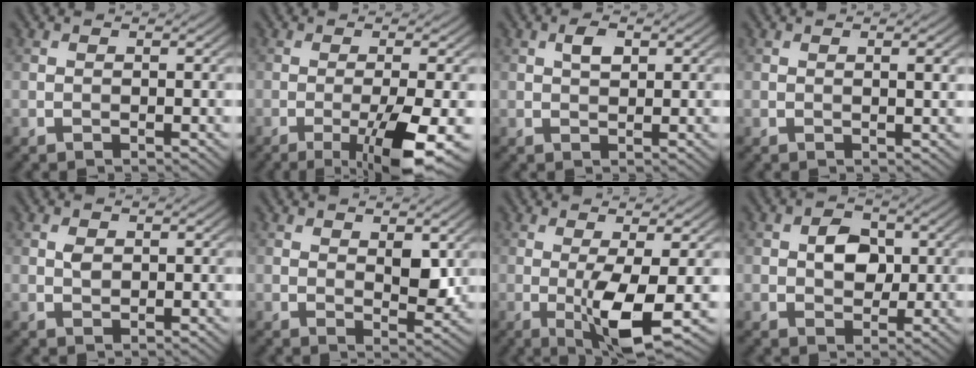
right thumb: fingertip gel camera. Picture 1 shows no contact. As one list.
[{"total": 7.8, "force": [-3.0, 1.1, 7.2], "torque": [-0.111, 0.000, -0.047]}, {"total": 2.1, "force": [0.8, 1.1, 1.6], "torque": [-0.031, 0.003, 0.013]}, {"total": 1.5, "force": [0.5, 0.2, 1.4], "torque": [-0.022, 0.000, 0.007]}, {"total": 1.2, "force": [0.4, 0.8, 0.8], "torque": [-0.019, 0.000, 0.009]}, {"total": 3.9, "force": [1.4, 1.9, 3.1], "torque": [-0.053, -0.009, 0.028]}, {"total": 6.3, "force": [-1.1, 1.0, 6.1], "torque": [-0.117, -0.002, -0.019]}, {"total": 4.3, "force": [0.5, 3.2, 2.8], "torque": [-0.050, 0.000, 0.001]}]